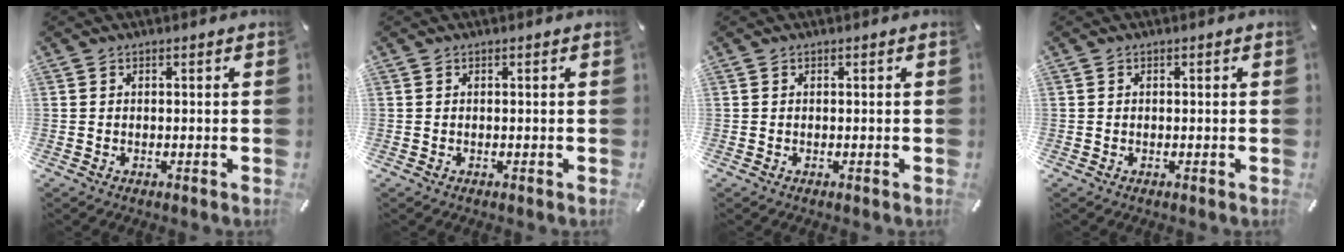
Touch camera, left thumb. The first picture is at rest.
{"total": 0.0}
{"total": 0.0}
{"total": 0.0}